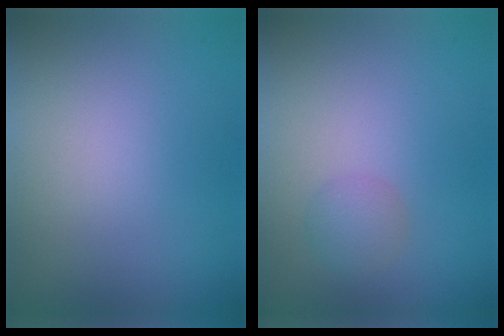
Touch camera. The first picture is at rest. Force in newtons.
{"total": 1.5, "press": 1.5, "slide": 0.0}